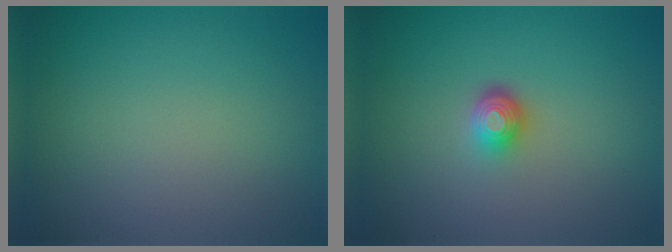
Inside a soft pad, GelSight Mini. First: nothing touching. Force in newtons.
{"total": 2.0, "press": 1.4, "slide": 1.4}